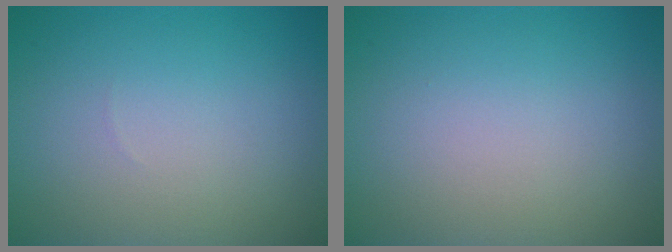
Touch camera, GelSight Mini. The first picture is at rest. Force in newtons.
{"total": 0.0}